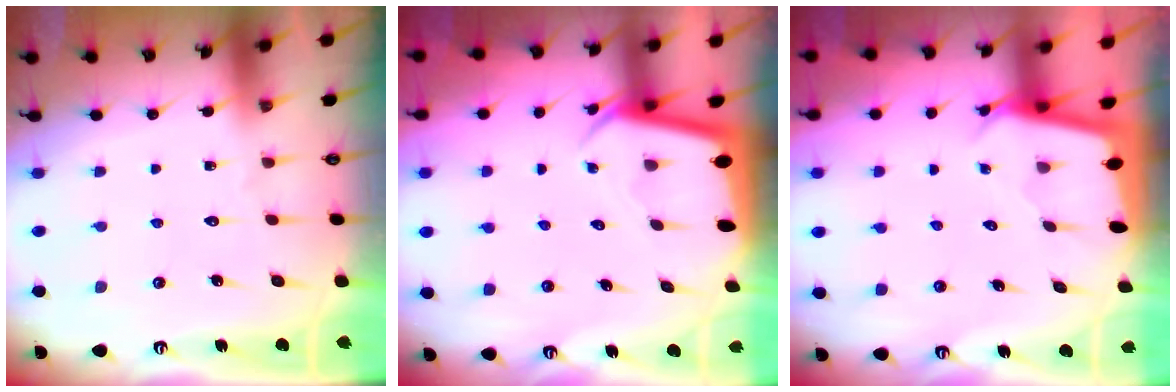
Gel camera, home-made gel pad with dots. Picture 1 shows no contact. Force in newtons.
{"total": 2.8, "press": 2.8, "slide": 0.1}
{"total": 2.4, "press": 2.4, "slide": 0.2}